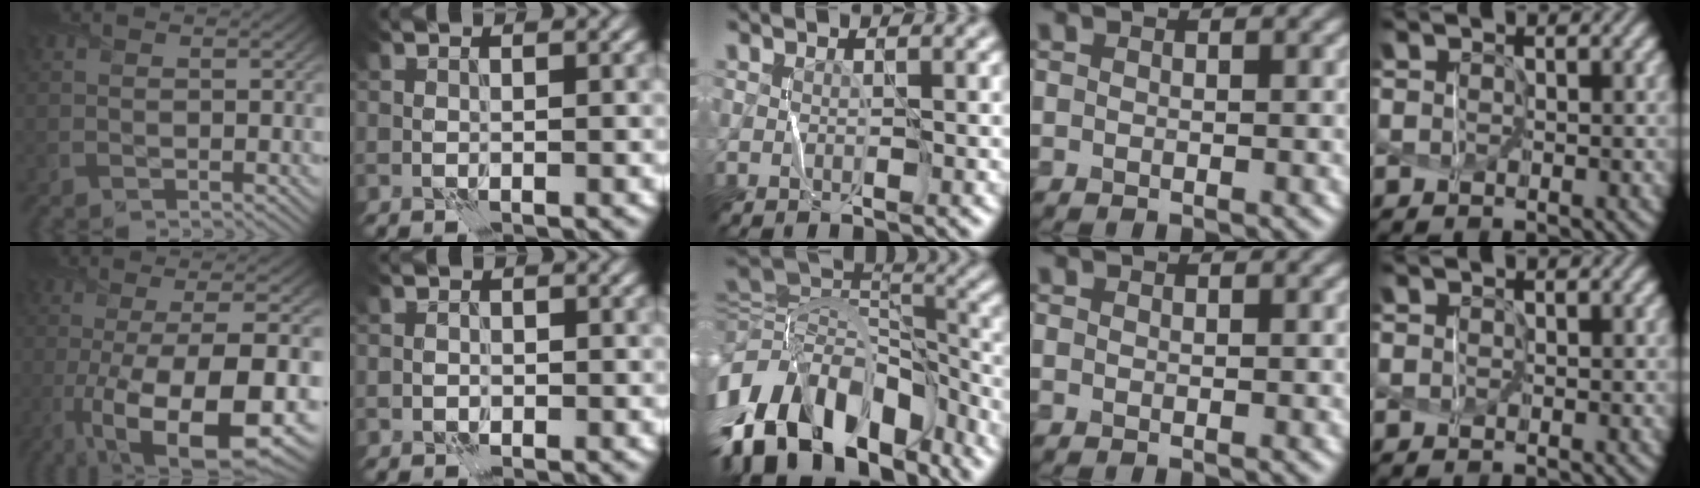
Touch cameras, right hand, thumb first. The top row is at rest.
{"thumb": {"total": 16.5, "force": [-5.2, 4.6, 15.0], "torque": [-0.230, -0.007, -0.081]}, "index": {"total": 0.8, "force": [-0.3, 0.7, 0.3], "torque": [0.001, 0.002, -0.007]}, "middle": {"total": 15.3, "force": [-8.6, 8.9, 9.0], "torque": [-0.194, 0.008, -0.144]}}